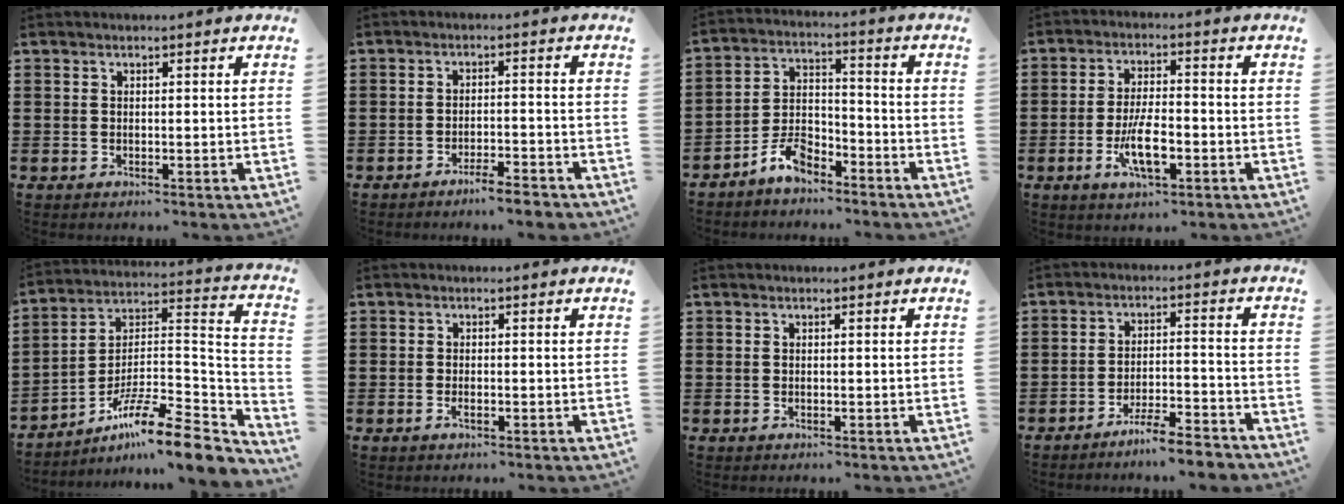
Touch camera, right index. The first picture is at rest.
{"total": 3.5, "force": [-3.1, 0.0, 1.5], "torque": [-0.025, 0.001, -0.060]}
{"total": 6.1, "force": [-5.0, 2.6, 2.5], "torque": [-0.055, 0.018, -0.096]}
{"total": 7.3, "force": [-2.4, 2.6, 6.3], "torque": [-0.130, -0.006, -0.045]}
{"total": 12.4, "force": [-9.6, 1.9, 7.7], "torque": [-0.125, 0.014, -0.183]}
{"total": 1.1, "force": [-0.6, 0.3, 0.9], "torque": [-0.019, -0.005, -0.009]}
{"total": 0.0}
{"total": 5.6, "force": [-5.1, 0.2, 2.2], "torque": [-0.043, -0.003, -0.098]}